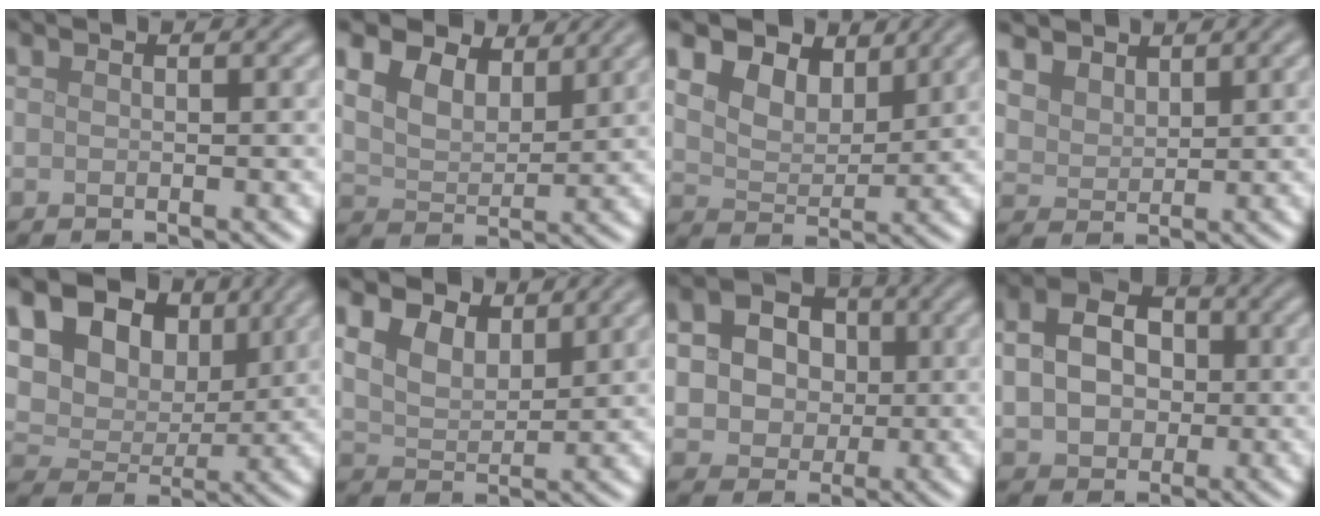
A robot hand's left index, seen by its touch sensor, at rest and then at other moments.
{"total": 6.9, "force": [4.7, 3.7, 3.5], "torque": [-0.092, 0.007, 0.068]}
{"total": 6.3, "force": [4.1, 3.6, 3.0], "torque": [-0.072, 0.002, 0.063]}
{"total": 3.9, "force": [3.0, 2.2, 1.2], "torque": [-0.049, -0.003, 0.065]}
{"total": 18.2, "force": [8.8, 12.8, 9.5], "torque": [-0.203, 0.041, 0.160]}
{"total": 4.8, "force": [3.2, 2.6, 2.5], "torque": [-0.064, 0.006, 0.043]}
{"total": 8.0, "force": [1.7, 6.7, 3.9], "torque": [-0.076, 0.034, 0.017]}
{"total": 7.0, "force": [0.8, 5.4, 4.3], "torque": [-0.089, 0.017, -0.001]}